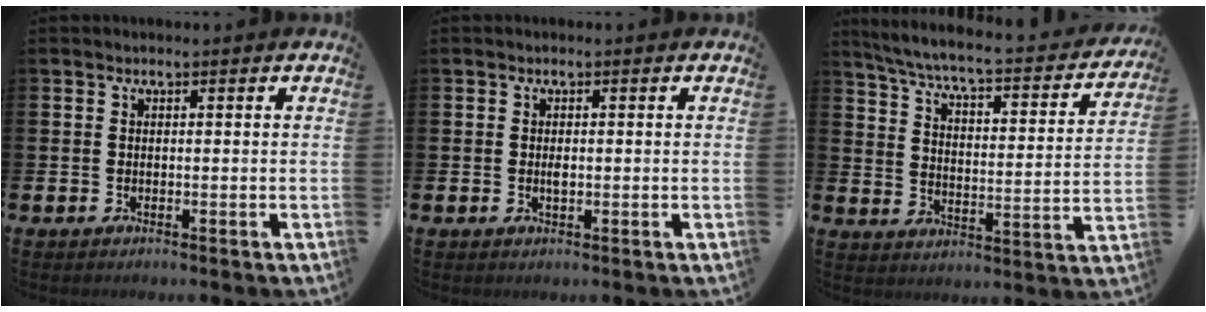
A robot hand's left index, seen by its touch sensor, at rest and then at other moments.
{"total": 0.9, "force": [0.0, 0.4, 0.8], "torque": [-0.016, 0.000, 0.000]}
{"total": 5.5, "force": [4.8, 0.6, 2.6], "torque": [-0.081, -0.041, 0.073]}